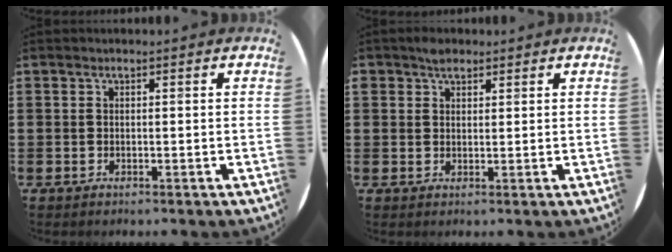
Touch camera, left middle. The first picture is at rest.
{"total": 2.0, "force": [1.6, 1.0, 0.3], "torque": [-0.001, 0.000, 0.030]}